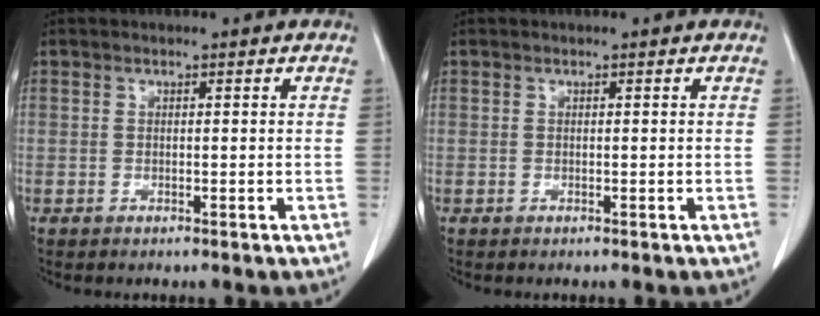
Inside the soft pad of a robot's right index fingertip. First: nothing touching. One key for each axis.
{"total": 0.0}